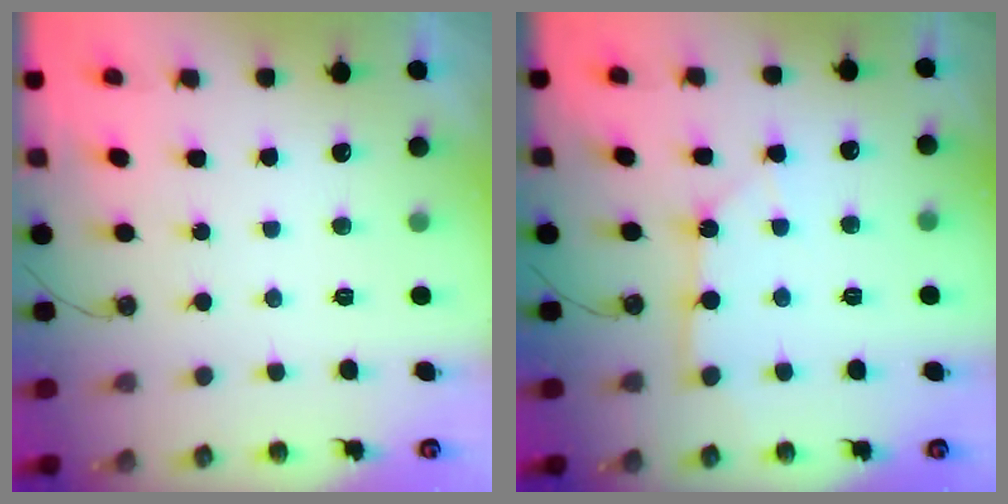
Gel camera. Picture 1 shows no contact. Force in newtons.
{"total": 5.1, "press": 5.1, "slide": 0.5}